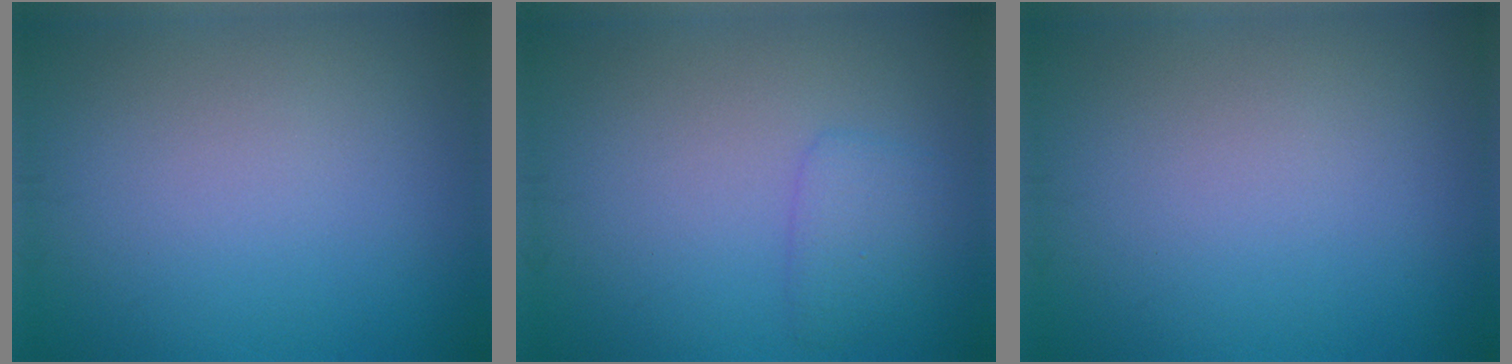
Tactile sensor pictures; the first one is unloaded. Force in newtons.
{"total": 1.8, "press": 1.8, "slide": 0.1}
{"total": 0.0}